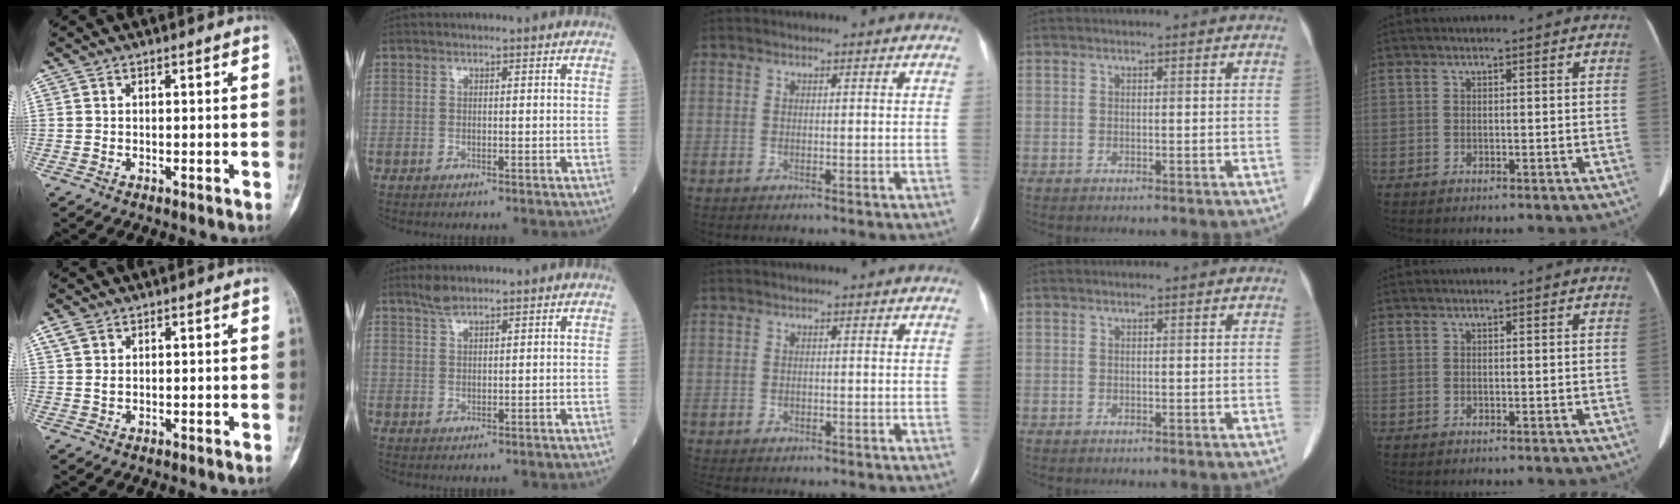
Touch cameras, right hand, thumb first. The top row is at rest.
{"thumb": {"total": 2.5, "force": [1.3, 1.6, 1.4], "torque": [-0.030, 0.002, 0.029]}, "index": {"total": 2.3, "force": [2.0, 0.5, 1.1], "torque": [-0.027, 0.008, 0.042]}, "middle": {"total": 0.9, "force": [-0.6, 0.6, 0.3], "torque": [-0.013, 0.000, -0.009]}}